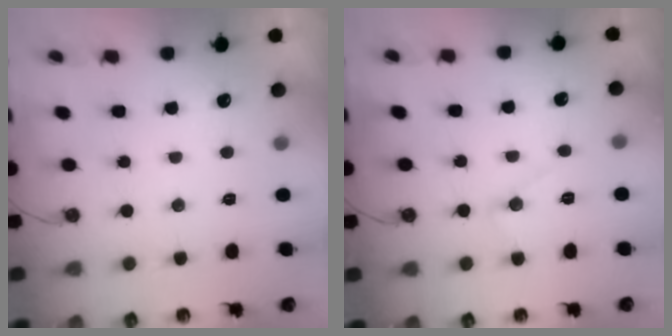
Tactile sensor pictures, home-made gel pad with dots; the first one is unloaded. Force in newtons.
{"total": 8.8, "press": 8.8, "slide": 0.7}